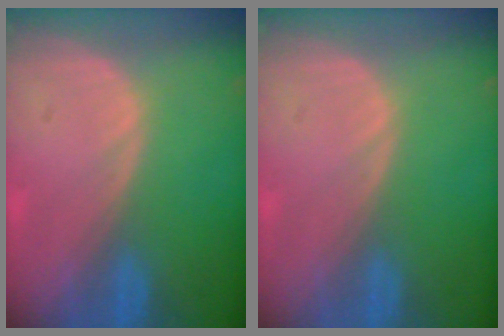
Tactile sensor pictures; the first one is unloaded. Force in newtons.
{"total": 0.0}